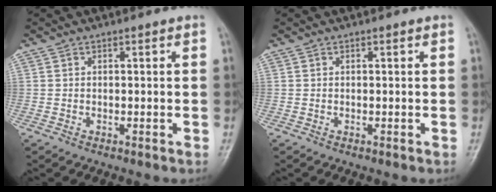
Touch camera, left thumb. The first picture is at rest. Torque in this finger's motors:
{"motor_torque": [0.00, 0.00, -0.01, 0.00, 0.00]}